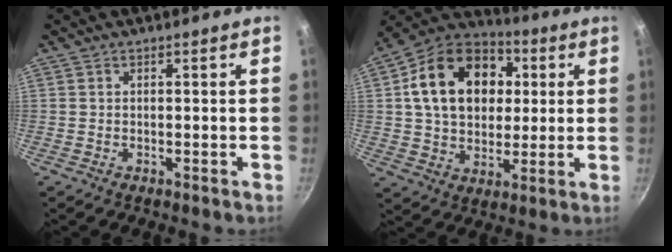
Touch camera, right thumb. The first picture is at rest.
{"total": 20.4, "force": [4.3, 15.1, 13.1], "torque": [-0.191, 0.018, 0.065]}